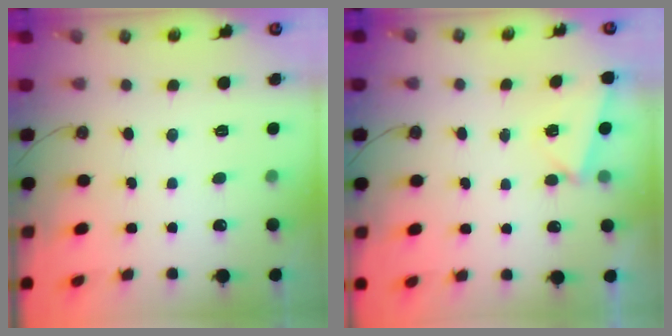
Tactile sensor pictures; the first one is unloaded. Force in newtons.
{"total": 1.7, "press": 0.9, "slide": 1.5}